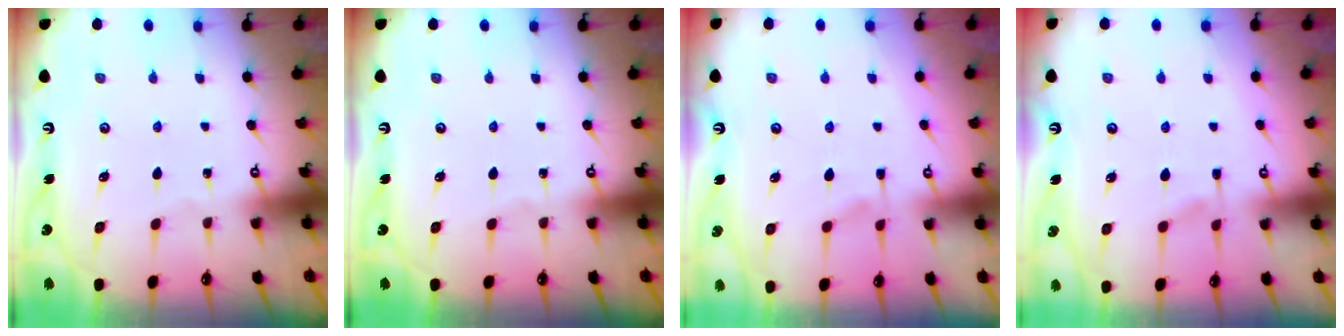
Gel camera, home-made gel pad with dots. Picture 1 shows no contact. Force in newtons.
{"total": 0.0}
{"total": 1.3, "press": 0.3, "slide": 1.2}
{"total": 1.3, "press": 0.3, "slide": 1.2}